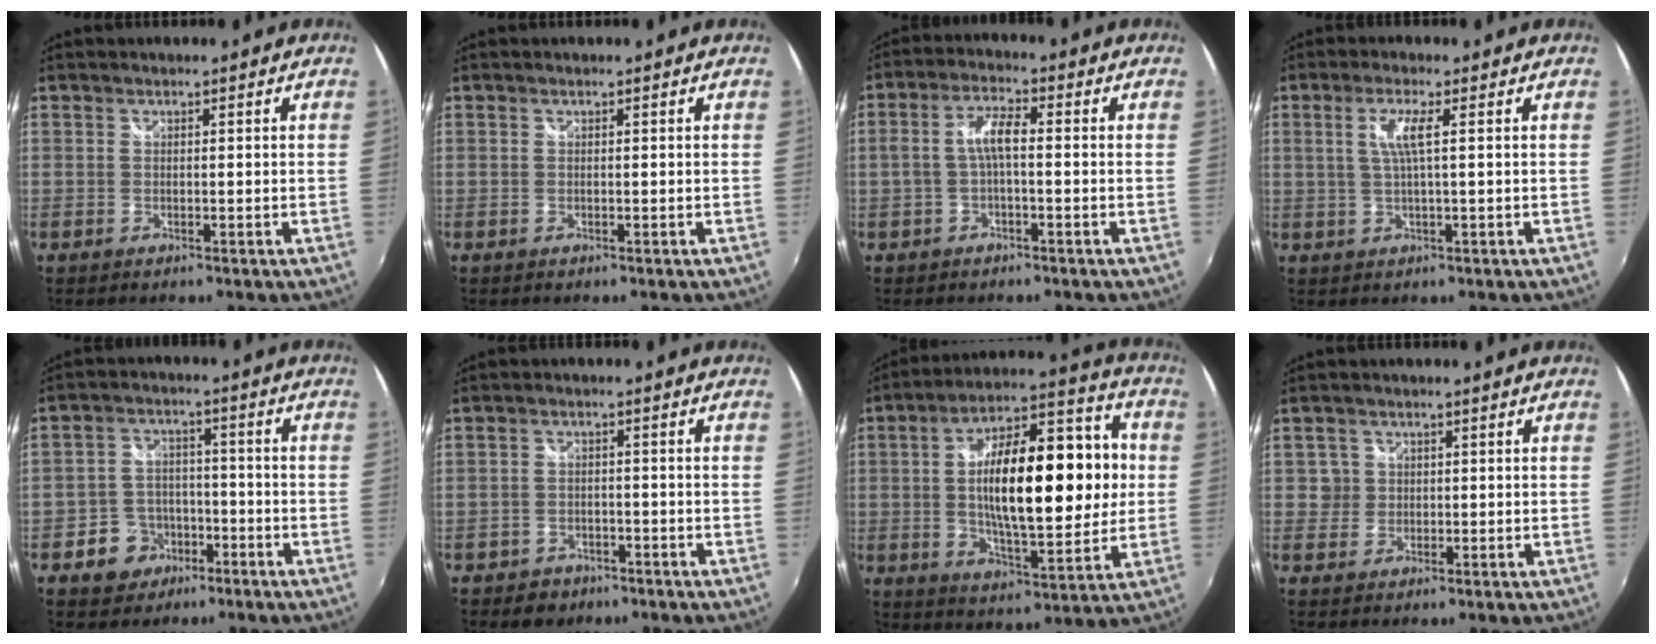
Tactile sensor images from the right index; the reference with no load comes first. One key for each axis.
{"total": 0.0}
{"total": 4.8, "fx": -0.5, "fy": 1.3, "fz": 4.6, "tx": -0.094, "ty": 0.013, "tz": -0.008}
{"total": 4.2, "fx": 1.1, "fy": 0.0, "fz": 4.1, "tx": -0.082, "ty": -0.001, "tz": 0.023}
{"total": 7.4, "fx": -4.0, "fy": 5.9, "fz": 1.6, "tx": -0.052, "ty": 0.025, "tz": -0.054}
{"total": 4.7, "fx": -3.2, "fy": 3.3, "fz": 0.8, "tx": -0.035, "ty": 0.009, "tz": -0.046}
{"total": 22.3, "fx": 1.0, "fy": 8.9, "fz": 20.4, "tx": -0.343, "ty": 0.024, "tz": 0.019}
{"total": 2.7, "fx": 0.5, "fy": 2.7, "fz": -0.1, "tx": 0.013, "ty": 0.011, "tz": 0.005}